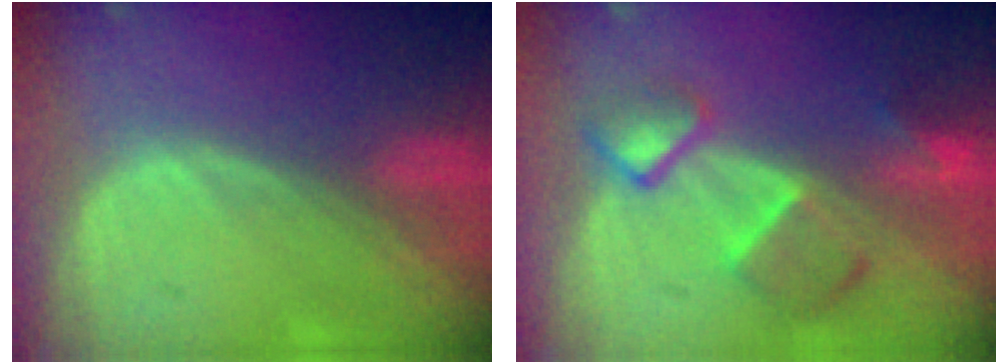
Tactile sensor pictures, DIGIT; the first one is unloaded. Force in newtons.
{"total": 7.3, "press": 6.6, "slide": 3.2}